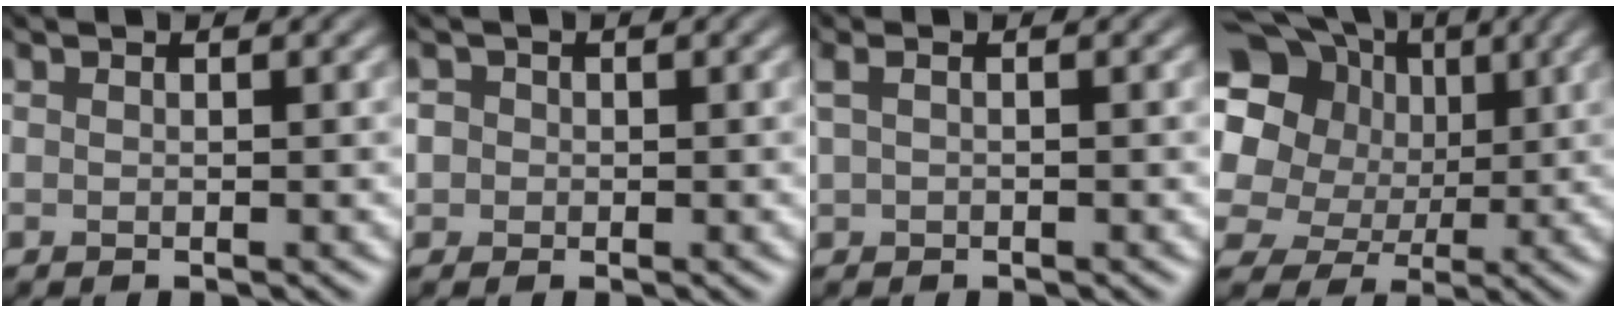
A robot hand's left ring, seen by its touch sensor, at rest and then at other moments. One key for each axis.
{"total": 1.1, "fx": 0.0, "fy": 1.1, "fz": 0.0, "tx": -0.011, "ty": 0.002, "tz": 0.009}
{"total": 1.1, "fx": 0.4, "fy": 0.4, "fz": 1.0, "tx": -0.024, "ty": 0.003, "tz": 0.014}
{"total": 16.2, "fx": 5.4, "fy": 13.3, "fz": 7.6, "tx": -0.203, "ty": 0.038, "tz": 0.088}